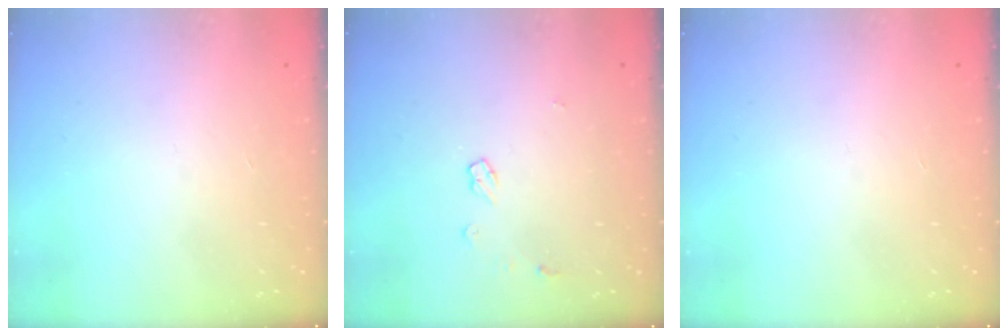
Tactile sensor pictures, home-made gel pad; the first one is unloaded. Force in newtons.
{"total": 4.8, "press": 4.8, "slide": 0.6}
{"total": 0.0}